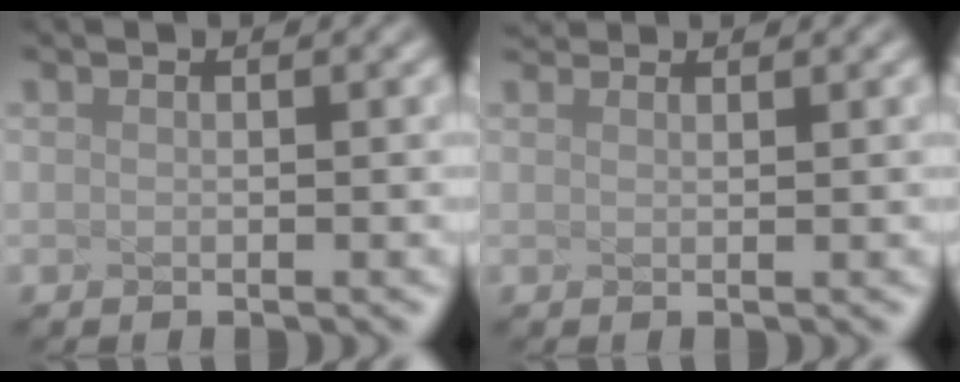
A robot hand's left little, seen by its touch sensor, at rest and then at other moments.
{"total": 2.6, "force": [2.3, 0.7, 1.0], "torque": [-0.011, 0.025, 0.026]}